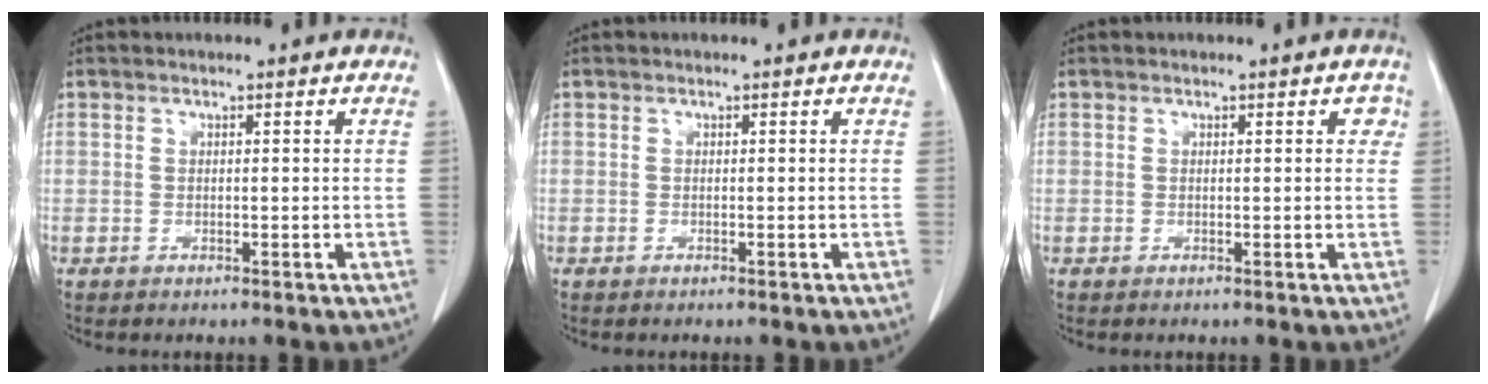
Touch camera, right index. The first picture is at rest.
{"total": 0.0}
{"total": 1.6, "force": [0.7, 0.9, 1.1], "torque": [-0.003, 0.007, 0.006]}